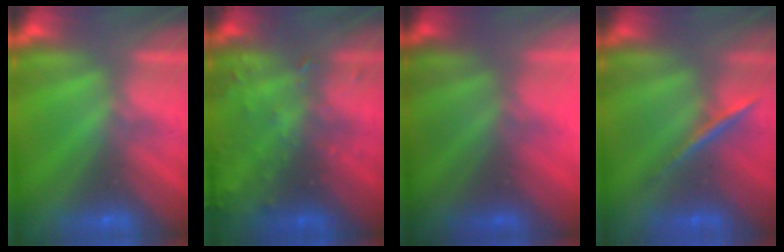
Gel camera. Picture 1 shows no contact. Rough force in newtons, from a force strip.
{"total": 7.7}
{"total": 2.7}
{"total": 2.0}